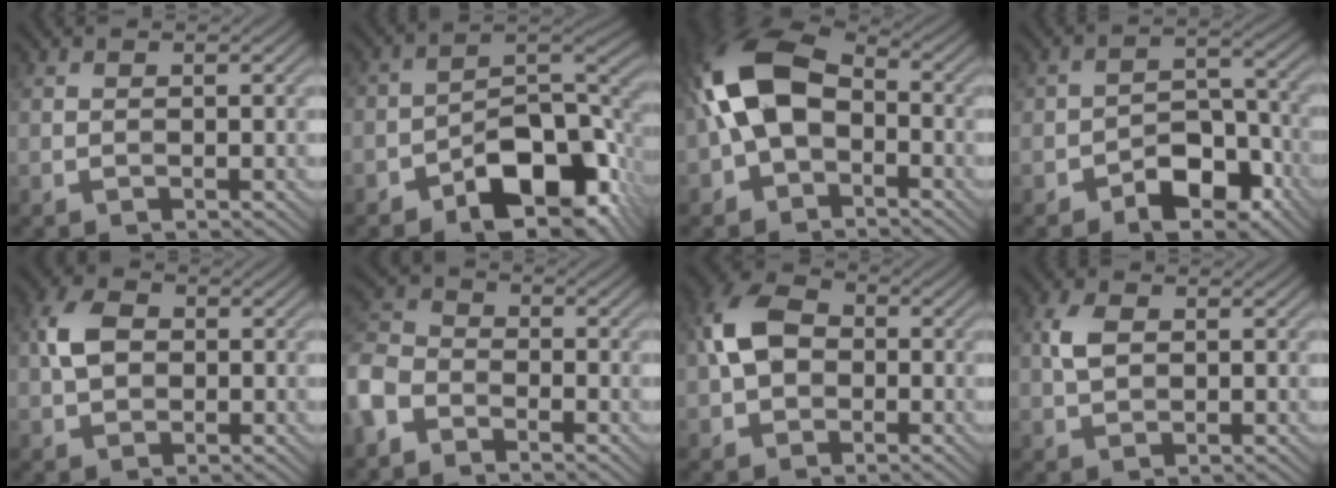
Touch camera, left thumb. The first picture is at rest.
{"total": 12.9, "force": [-7.1, 6.8, 8.3], "torque": [-0.120, -0.008, -0.129]}
{"total": 12.0, "force": [-1.8, 7.8, 9.0], "torque": [-0.208, 0.017, -0.056]}
{"total": 7.3, "force": [-4.4, 4.4, 3.8], "torque": [-0.042, 0.003, -0.082]}
{"total": 4.2, "force": [0.2, 3.2, 2.7], "torque": [-0.065, 0.006, -0.003]}
{"total": 6.8, "force": [-4.7, 3.7, 3.3], "torque": [-0.088, -0.003, -0.116]}
{"total": 7.1, "force": [-0.3, 5.3, 4.6], "torque": [-0.102, 0.014, -0.020]}
{"total": 3.0, "force": [0.7, 1.9, 2.1], "torque": [-0.054, 0.005, 0.014]}